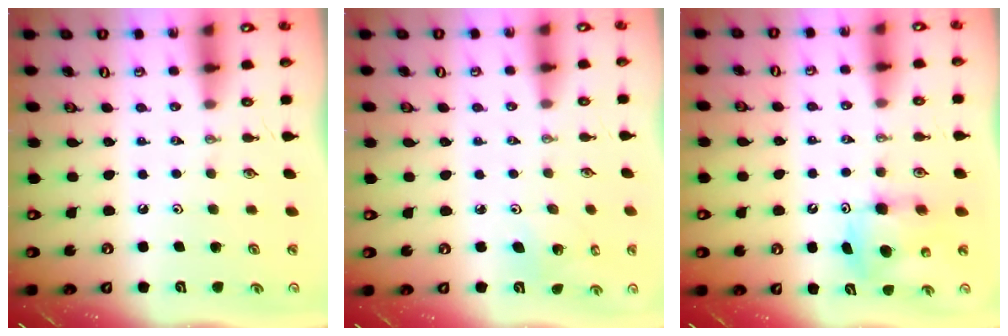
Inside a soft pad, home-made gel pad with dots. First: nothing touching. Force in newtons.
{"total": 3.6, "press": 3.5, "slide": 0.7}
{"total": 11.2, "press": 11.2, "slide": 0.6}